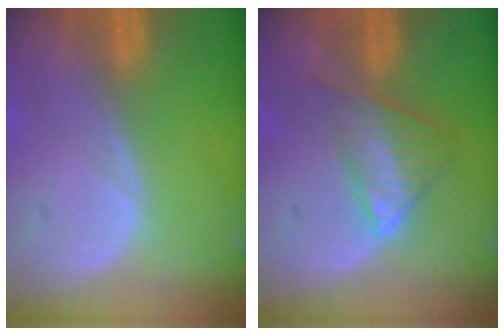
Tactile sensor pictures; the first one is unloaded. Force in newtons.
{"total": 6.1, "press": 5.3, "slide": 3.1}